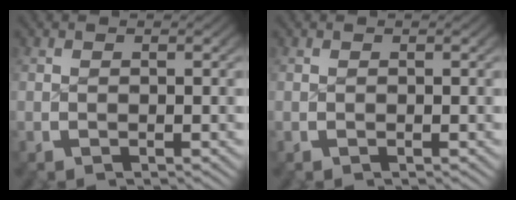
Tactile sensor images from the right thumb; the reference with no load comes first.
{"total": 0.0}